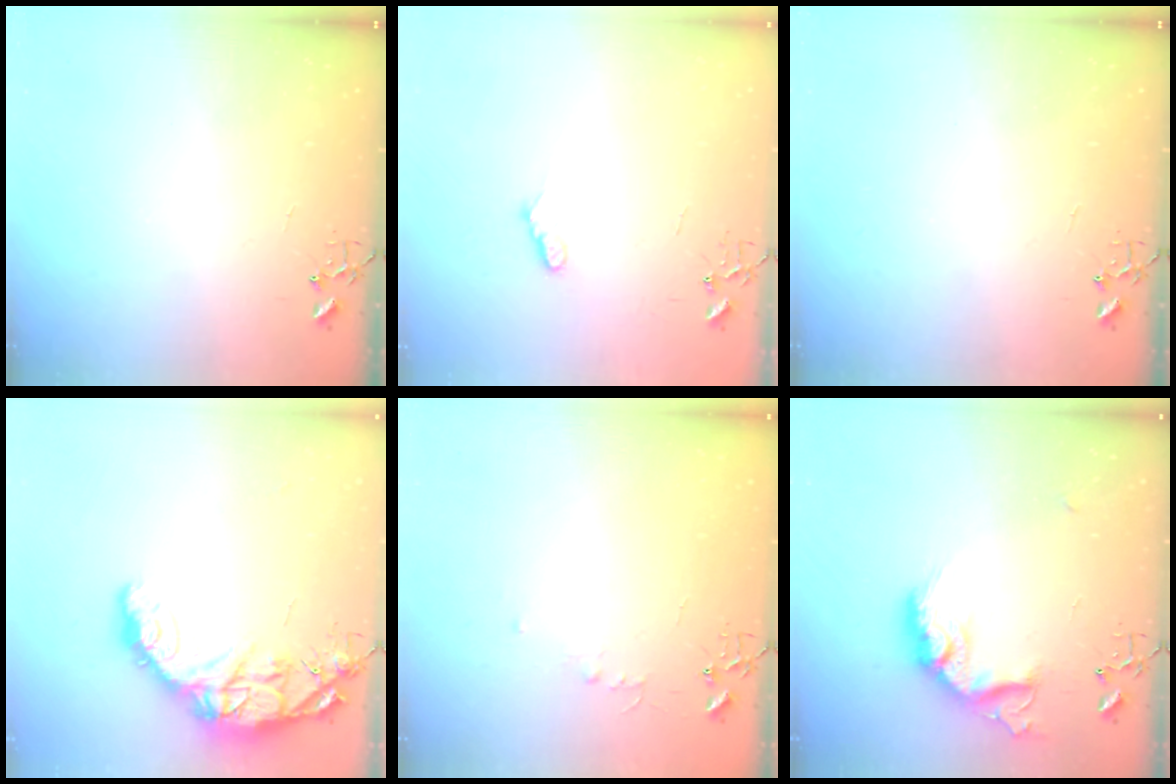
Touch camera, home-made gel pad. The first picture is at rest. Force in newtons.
{"total": 7.2, "press": 7.1, "slide": 0.7}
{"total": 0.0}
{"total": 15.2, "press": 15.2, "slide": 1.2}
{"total": 3.9, "press": 3.9, "slide": 0.4}
{"total": 16.9, "press": 16.9, "slide": 1.2}